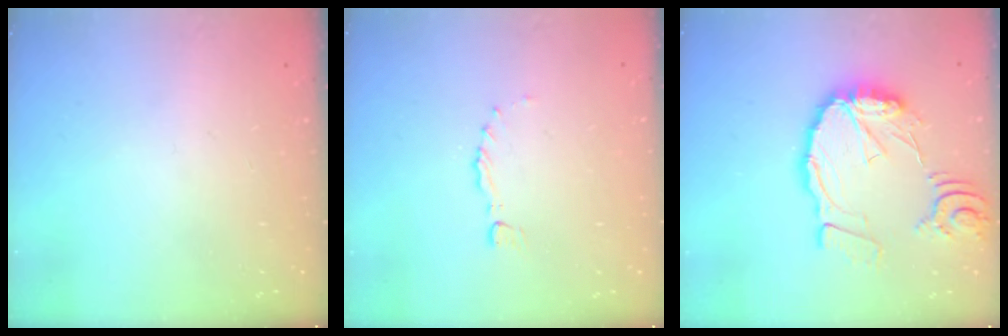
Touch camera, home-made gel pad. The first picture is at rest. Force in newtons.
{"total": 0.0}
{"total": 16.8, "press": 16.7, "slide": 1.8}